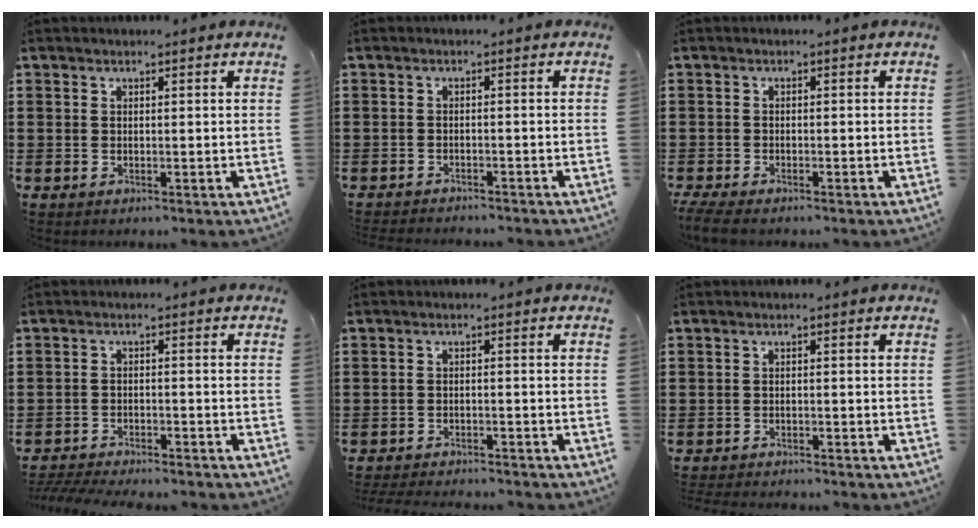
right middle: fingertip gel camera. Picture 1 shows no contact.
{"total": 1.4, "force": [-1.4, -0.1, 0.0], "torque": [-0.005, 0.000, -0.028]}
{"total": 1.8, "force": [-1.6, 0.1, 0.8], "torque": [-0.023, -0.005, -0.033]}
{"total": 3.7, "force": [-3.6, 0.1, 0.5], "torque": [-0.019, -0.003, -0.077]}
{"total": 2.7, "force": [-2.7, 0.0, 0.3], "torque": [-0.009, -0.003, -0.055]}
{"total": 1.8, "force": [-1.8, -0.1, 0.1], "torque": [-0.007, -0.003, -0.037]}